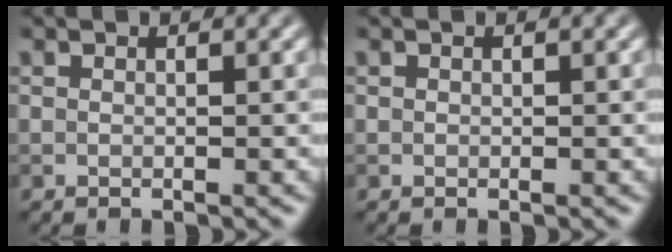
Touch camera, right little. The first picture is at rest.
{"total": 0.0}